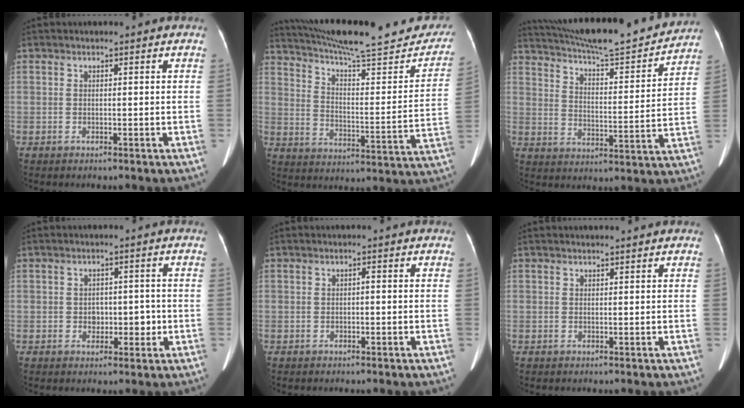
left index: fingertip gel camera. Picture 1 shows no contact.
{"total": 28.0, "force": [24.4, 4.0, 13.1], "torque": [-0.198, -0.043, 0.323]}
{"total": 22.4, "force": [20.5, 1.9, 8.9], "torque": [-0.153, -0.017, 0.291]}
{"total": 3.4, "force": [-0.7, 2.5, 2.3], "torque": [-0.029, 0.011, -0.004]}
{"total": 0.7, "force": [-0.2, 0.2, 0.6], "torque": [-0.008, 0.002, -0.004]}
{"total": 1.9, "force": [1.7, 0.0, 0.8], "torque": [-0.011, 0.015, 0.022]}